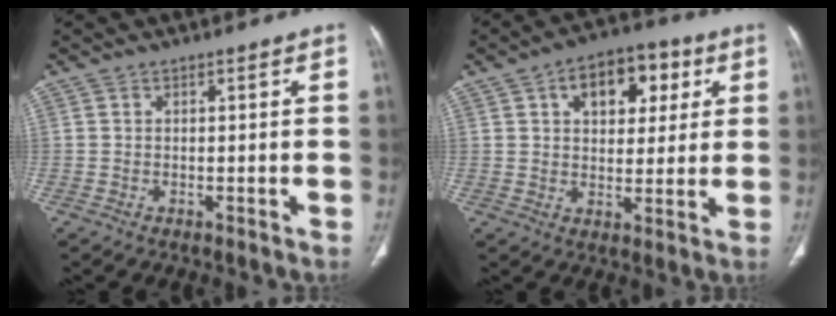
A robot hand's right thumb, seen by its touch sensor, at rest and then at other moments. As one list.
[{"total": 12.4, "force": [4.7, 7.6, 8.6], "torque": [-0.081, 0.004, 0.068]}]